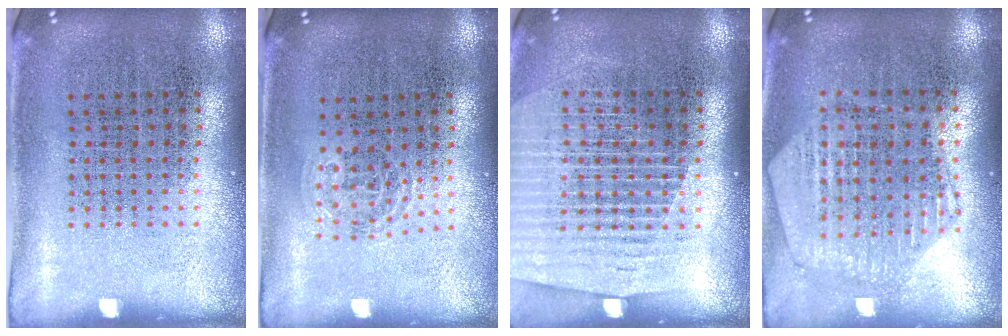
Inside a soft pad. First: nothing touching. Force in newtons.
{"total": 0.8, "press": 0.6, "slide": 0.6}
{"total": 1.5, "press": 1.4, "slide": 0.5}
{"total": 1.1, "press": 1.1, "slide": 0.1}